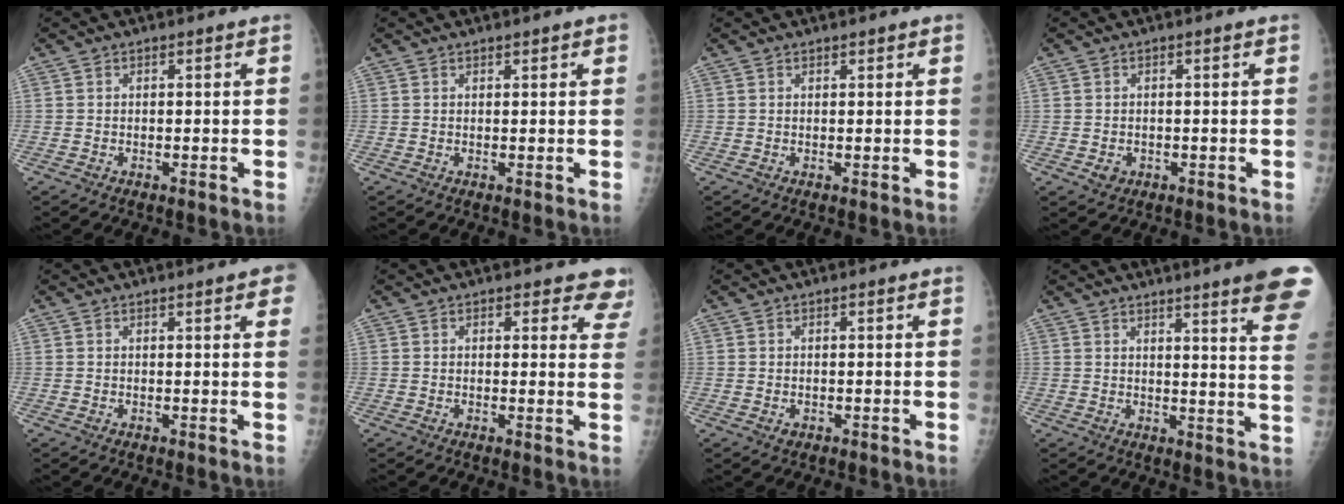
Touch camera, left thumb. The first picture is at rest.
{"total": 1.7, "force": [1.1, 0.5, 1.2], "torque": [-0.012, -0.001, 0.012]}
{"total": 0.9, "force": [0.6, 0.3, 0.6], "torque": [-0.004, -0.001, 0.008]}
{"total": 1.9, "force": [-0.5, 1.6, 0.8], "torque": [-0.005, 0.002, -0.002]}
{"total": 4.8, "force": [2.6, 0.9, 4.0], "torque": [-0.032, 0.004, 0.025]}
{"total": 6.2, "force": [5.2, 2.9, 1.5], "torque": [0.032, -0.020, 0.035]}
{"total": 0.8, "force": [-0.2, 0.7, 0.5], "torque": [-0.006, -0.001, 0.001]}
{"total": 15.7, "force": [11.3, 0.8, 10.8], "torque": [-0.110, -0.063, 0.122]}